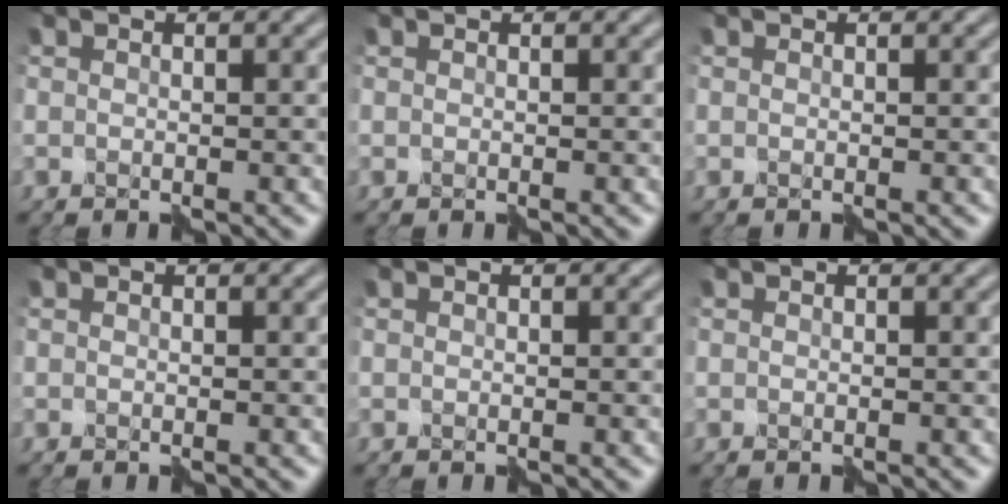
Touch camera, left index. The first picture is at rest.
{"total": 0.0}
{"total": 0.0}
{"total": 0.0}
{"total": 0.0}
{"total": 0.0}